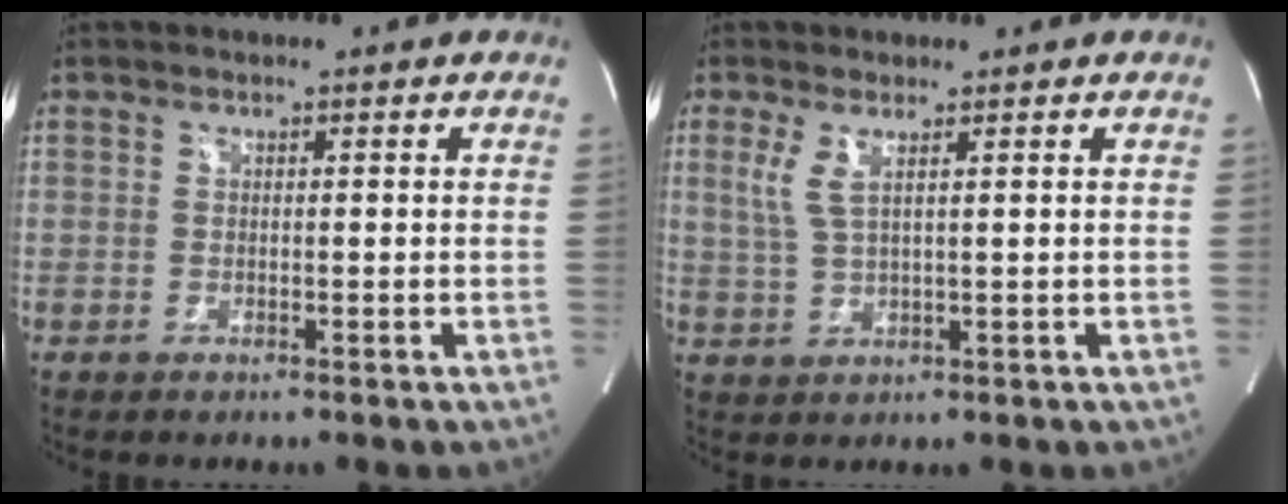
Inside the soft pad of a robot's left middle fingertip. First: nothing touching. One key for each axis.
{"total": 3.1, "fx": 1.4, "fy": 0.4, "fz": 2.7, "tx": -0.070, "ty": 0.001, "tz": 0.037}